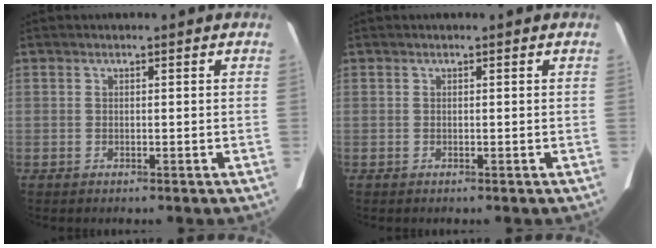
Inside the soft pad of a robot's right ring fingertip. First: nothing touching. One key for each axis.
{"total": 0.0}